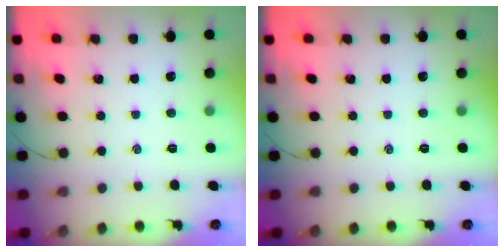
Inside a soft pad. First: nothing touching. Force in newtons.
{"total": 0.0}